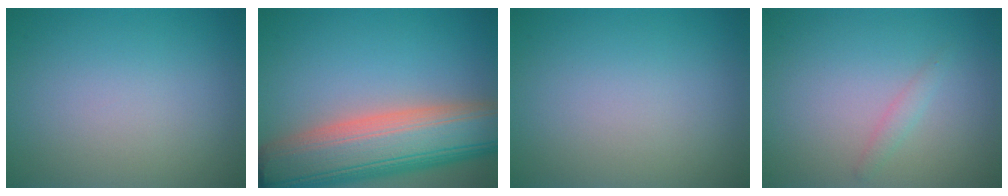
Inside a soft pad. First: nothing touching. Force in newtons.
{"total": 12.0, "press": 11.9, "slide": 1.0}
{"total": 0.0}
{"total": 0.9, "press": 0.9, "slide": 0.0}